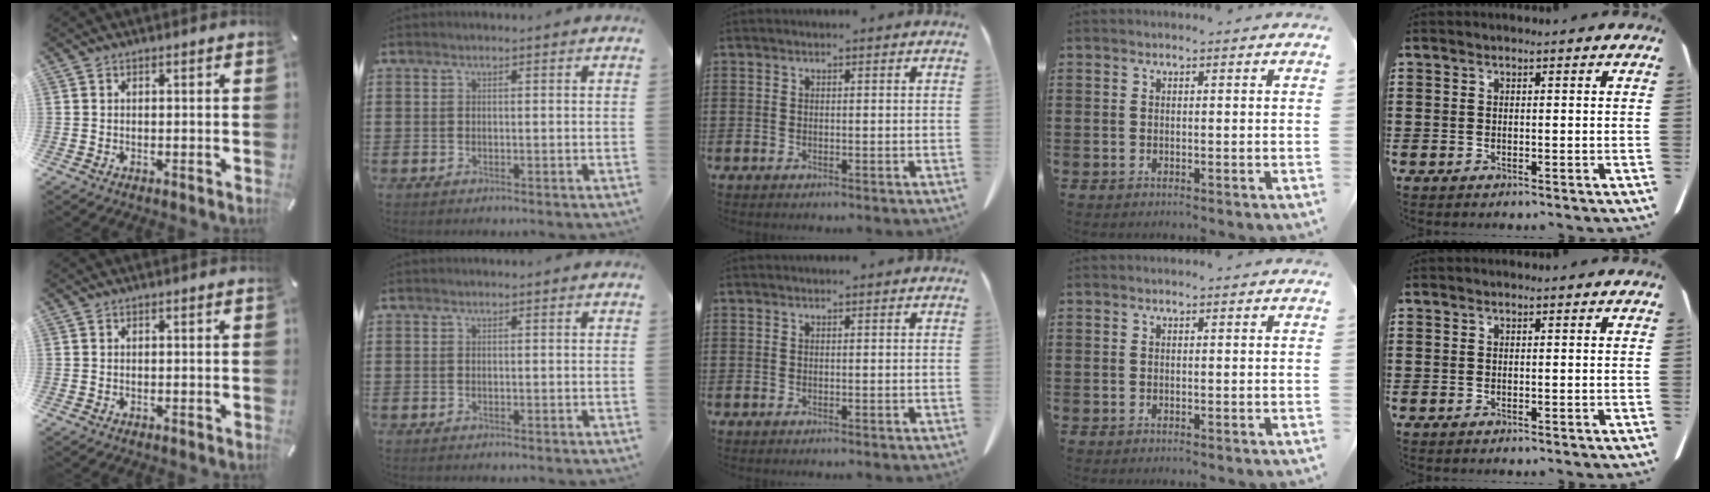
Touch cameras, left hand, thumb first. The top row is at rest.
{}